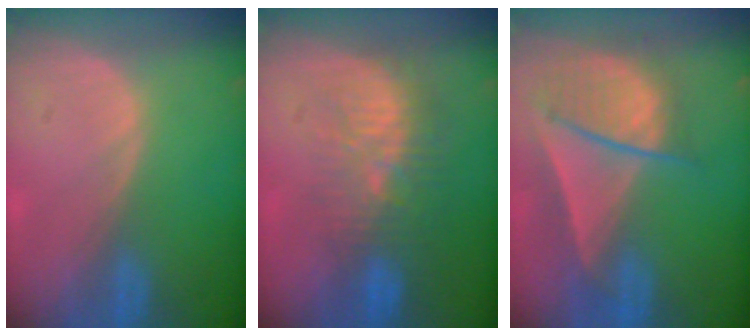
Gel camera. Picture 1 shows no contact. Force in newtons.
{"total": 9.3, "press": 8.6, "slide": 3.6}
{"total": 8.6, "press": 7.7, "slide": 3.7}